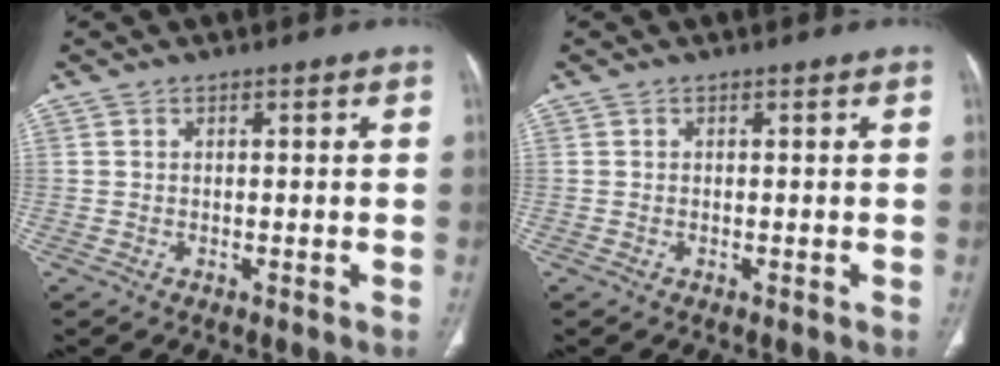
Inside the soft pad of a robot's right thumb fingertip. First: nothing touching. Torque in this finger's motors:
{"motor_torque": [-0.32, -0.45, -0.43, -0.45, 0.03]}